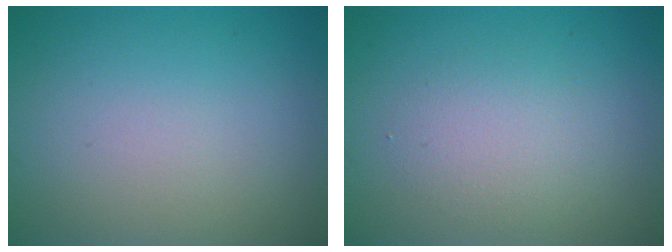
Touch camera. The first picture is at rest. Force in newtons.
{"total": 2.4, "press": 2.4, "slide": 0.2}